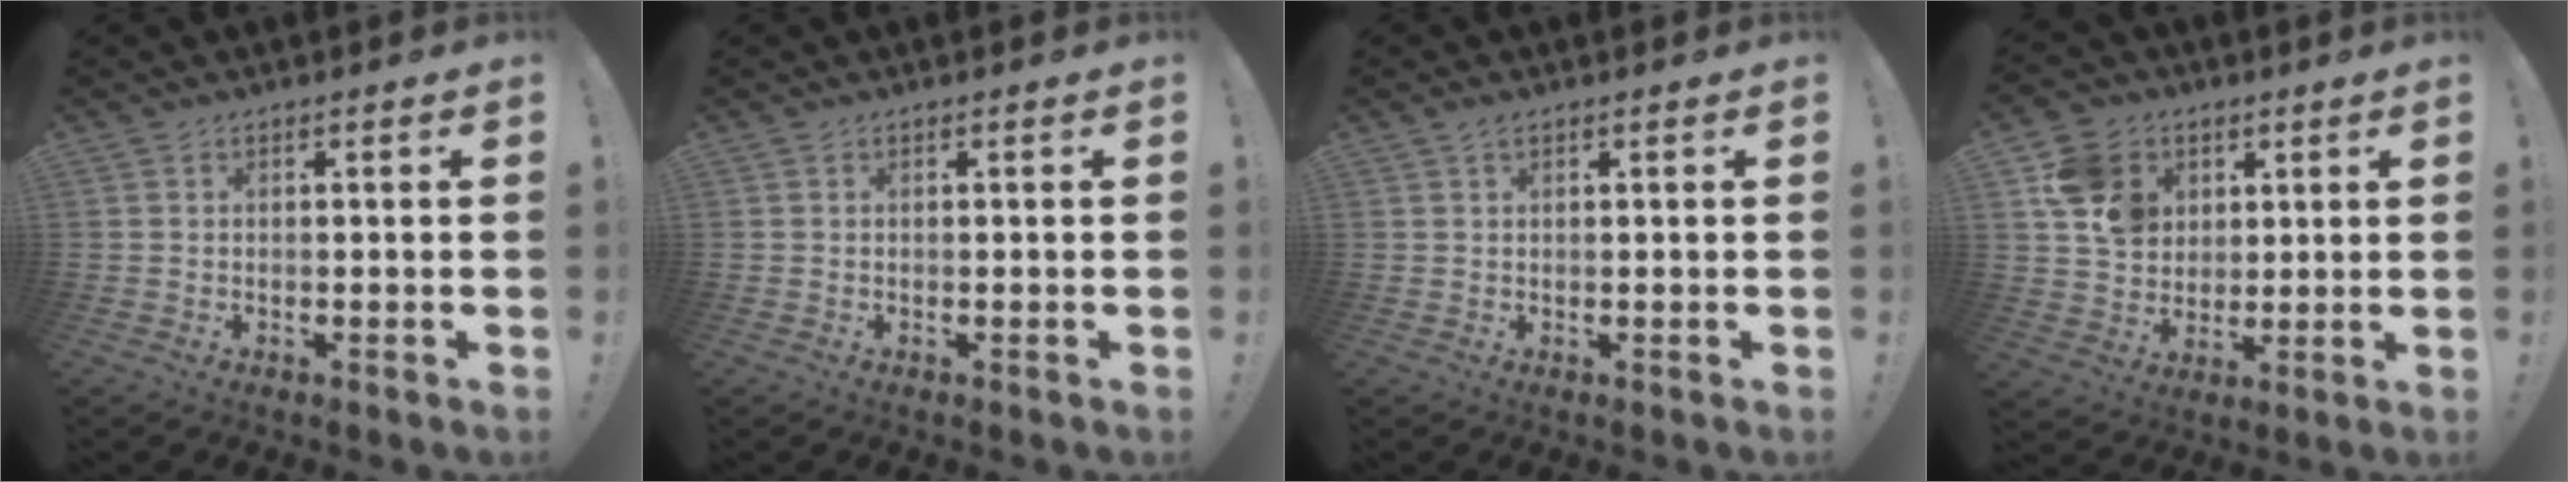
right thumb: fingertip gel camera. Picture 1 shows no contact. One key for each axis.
{"total": 0.0}
{"total": 1.2, "fx": 0.8, "fy": 0.5, "fz": 0.8, "tx": -0.017, "ty": 0.001, "tz": 0.013}
{"total": 12.9, "fx": 5.3, "fy": 10.7, "fz": 4.9, "tx": -0.074, "ty": -0.016, "tz": 0.111}